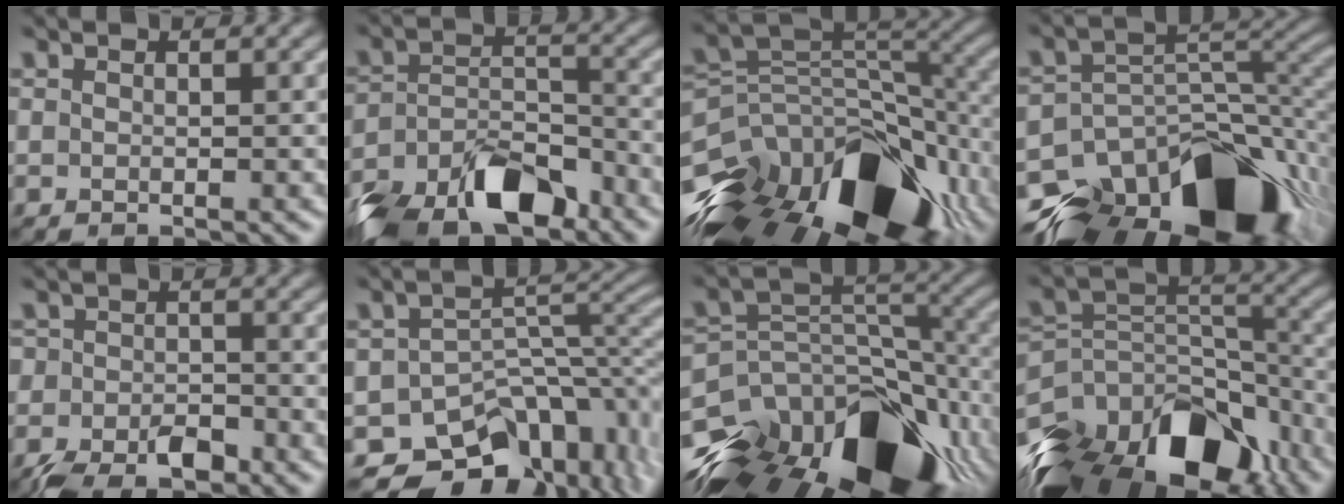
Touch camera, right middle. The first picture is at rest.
{"total": 10.0, "force": [-7.6, 4.2, 4.9], "torque": [-0.086, -0.005, -0.140]}
{"total": 17.8, "force": [-11.1, 9.7, 10.0], "torque": [-0.203, 0.002, -0.166]}
{"total": 17.4, "force": [-12.6, 8.8, 8.1], "torque": [-0.150, -0.011, -0.171]}
{"total": 4.8, "force": [-3.4, 2.5, 2.3], "torque": [-0.040, -0.003, -0.065]}
{"total": 10.3, "force": [-7.4, 6.0, 3.9], "torque": [-0.030, -0.006, -0.112]}
{"total": 18.8, "force": [-12.6, 10.5, 9.1], "torque": [-0.177, -0.015, -0.177]}
{"total": 15.9, "force": [-11.9, 8.3, 6.6], "torque": [-0.150, 0.008, -0.187]}